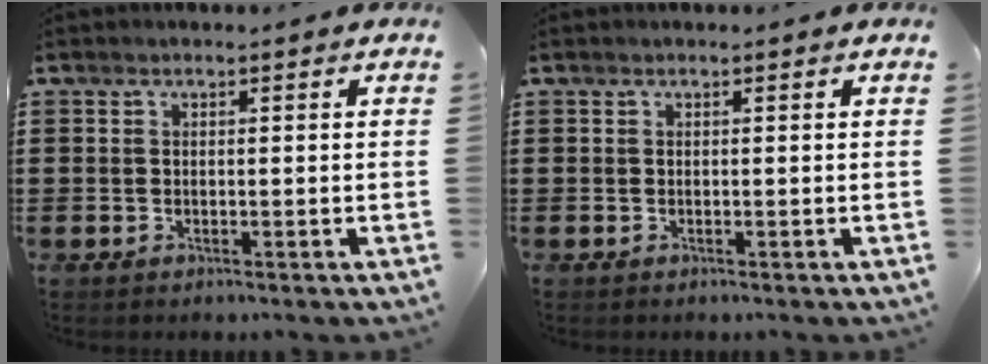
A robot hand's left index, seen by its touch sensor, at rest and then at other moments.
{"total": 0.0}